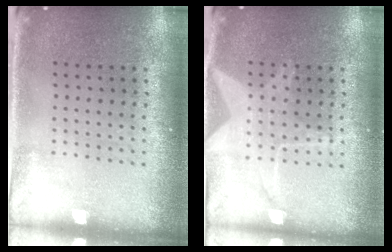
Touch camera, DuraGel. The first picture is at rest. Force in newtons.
{"total": 1.5, "press": 1.4, "slide": 0.3}